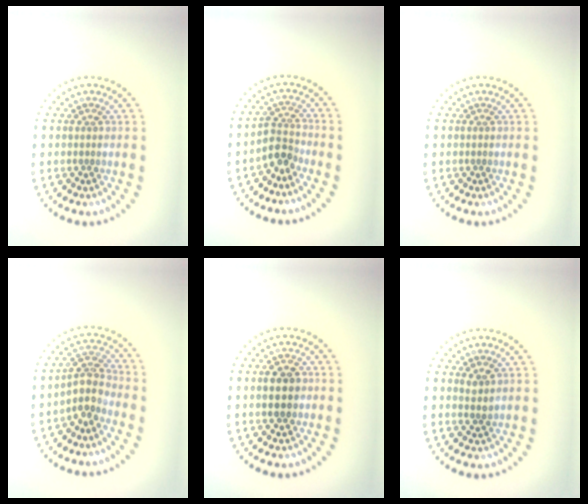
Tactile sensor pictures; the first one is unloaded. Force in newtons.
{"total": 2.3, "press": 1.7, "slide": 1.5}
{"total": 0.0}
{"total": 3.0, "press": 2.3, "slide": 1.9}
{"total": 2.7, "press": 2.7, "slide": 0.2}
{"total": 1.0, "press": 0.9, "slide": 0.5}